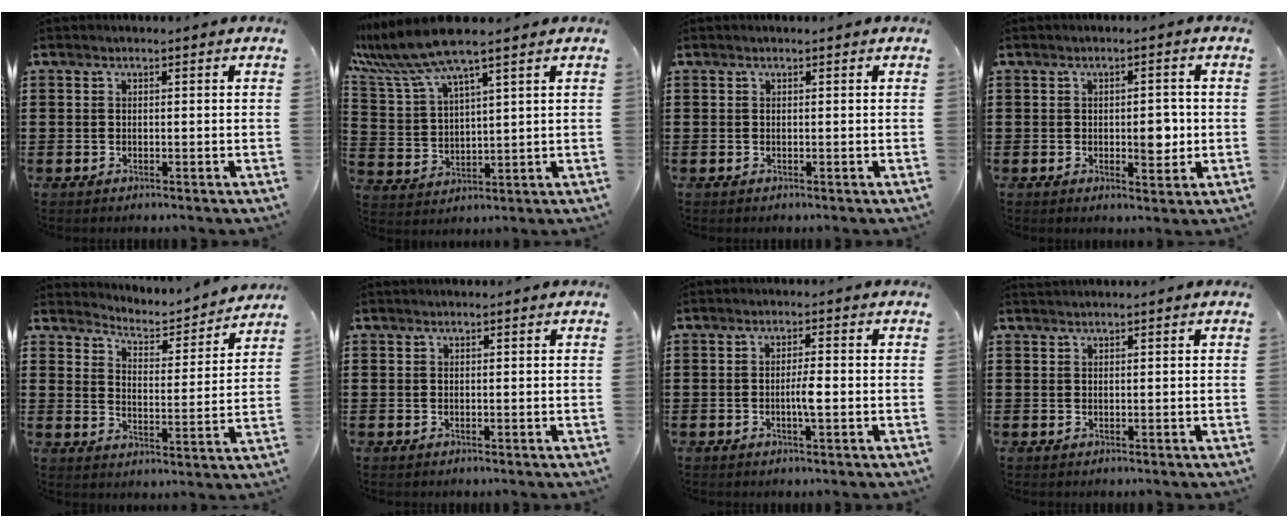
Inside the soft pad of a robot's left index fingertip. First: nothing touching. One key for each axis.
{"total": 8.9, "fx": 7.3, "fy": 0.6, "fz": 5.0, "tx": -0.128, "ty": -0.029, "tz": 0.129}
{"total": 0.0}
{"total": 4.3, "fx": -0.4, "fy": 2.0, "fz": 3.7, "tx": -0.044, "ty": -0.005, "tz": -0.016}
{"total": 3.2, "fx": 3.1, "fy": 0.6, "fz": 0.2, "tx": -0.028, "ty": -0.033, "tz": 0.043}
{"total": 0.0}
{"total": 2.9, "fx": -0.6, "fy": 0.4, "fz": 2.8, "tx": -0.051, "ty": 0.002, "tz": -0.013}
{"total": 0.7, "fx": 0.7, "fy": 0.0, "fz": 0.2, "tx": -0.005, "ty": -0.001, "tz": 0.014}